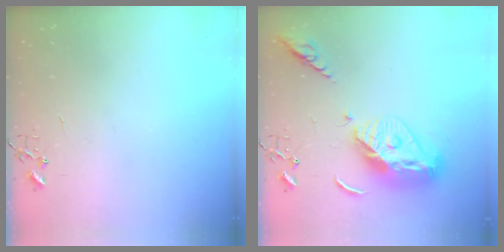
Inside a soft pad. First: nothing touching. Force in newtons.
{"total": 15.9, "press": 15.8, "slide": 1.5}